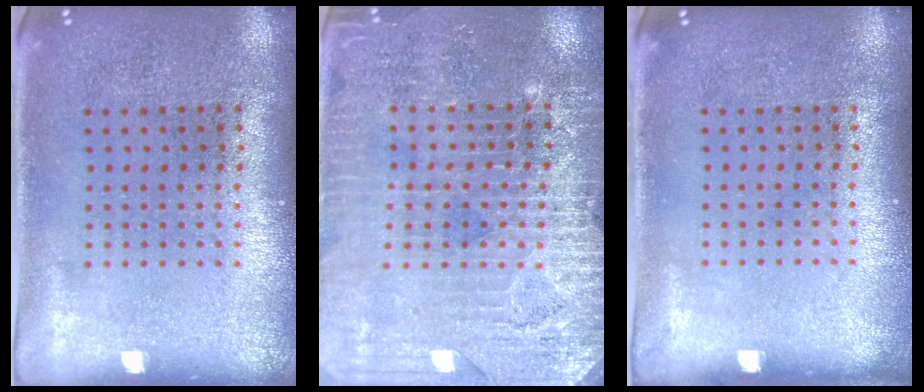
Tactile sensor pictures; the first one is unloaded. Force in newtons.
{"total": 3.2, "press": 3.1, "slide": 0.7}
{"total": 0.0}